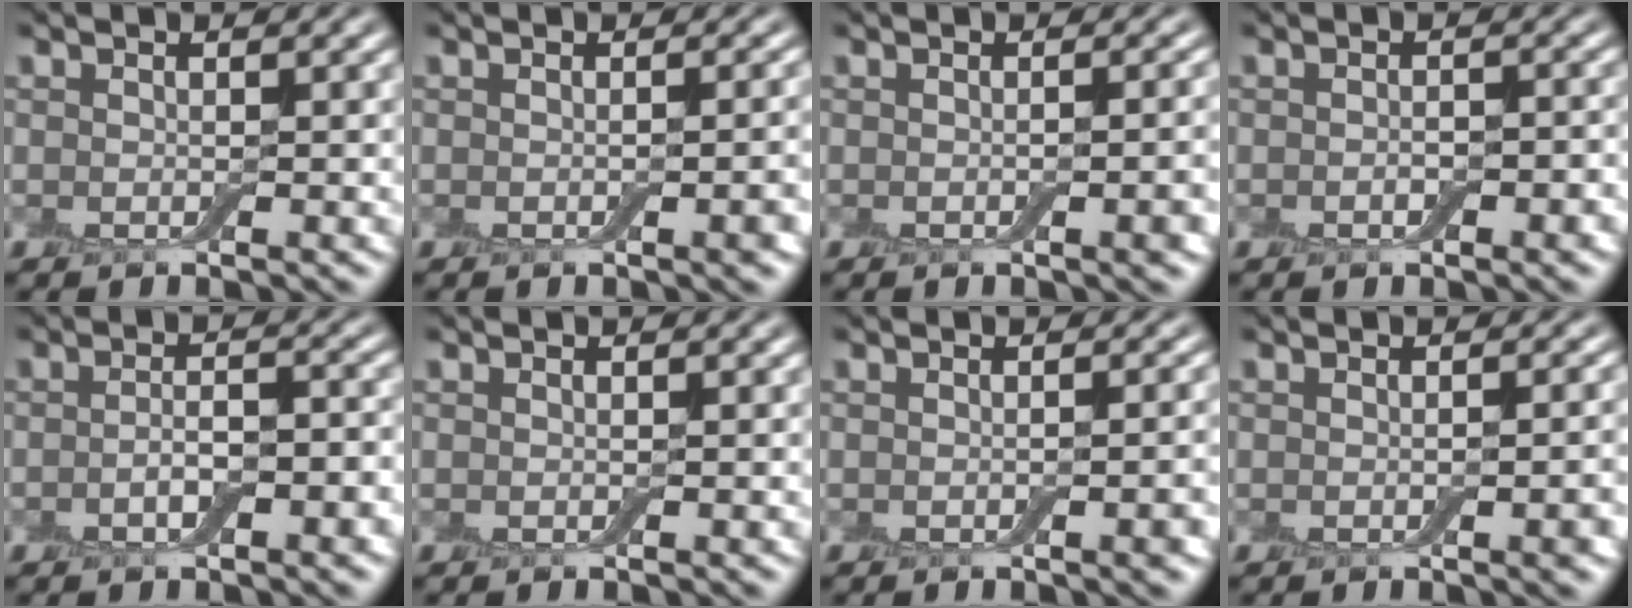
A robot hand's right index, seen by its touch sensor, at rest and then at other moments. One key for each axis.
{"total": 2.6, "fx": -0.4, "fy": 0.7, "fz": 2.5, "tx": -0.023, "ty": 0.002, "tz": -0.004}
{"total": 3.2, "fx": -0.6, "fy": 1.0, "fz": 3.0, "tx": -0.027, "ty": 0.001, "tz": -0.006}
{"total": 2.2, "fx": -0.7, "fy": 1.1, "fz": 1.8, "tx": -0.025, "ty": -0.001, "tz": -0.008}
{"total": 3.4, "fx": -1.0, "fy": 1.2, "fz": 3.0, "tx": -0.051, "ty": 0.002, "tz": -0.016}
{"total": 0.0}
{"total": 2.9, "fx": -0.5, "fy": 0.9, "fz": 2.7, "tx": -0.022, "ty": 0.003, "tz": -0.004}
{"total": 2.8, "fx": -0.5, "fy": 0.8, "fz": 2.7, "tx": -0.024, "ty": 0.002, "tz": -0.003}